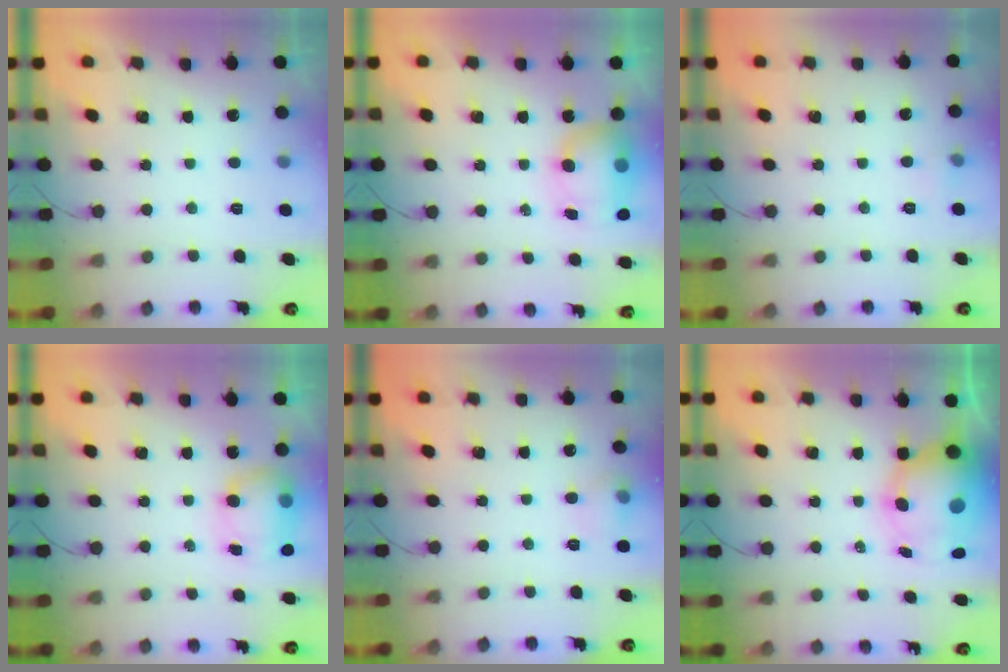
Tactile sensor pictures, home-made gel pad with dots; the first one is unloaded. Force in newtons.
{"total": 7.8, "press": 7.7, "slide": 1.3}
{"total": 3.0, "press": 2.7, "slide": 1.3}
{"total": 7.2, "press": 7.1, "slide": 1.2}
{"total": 6.8, "press": 6.7, "slide": 1.3}
{"total": 12.3, "press": 11.9, "slide": 3.2}